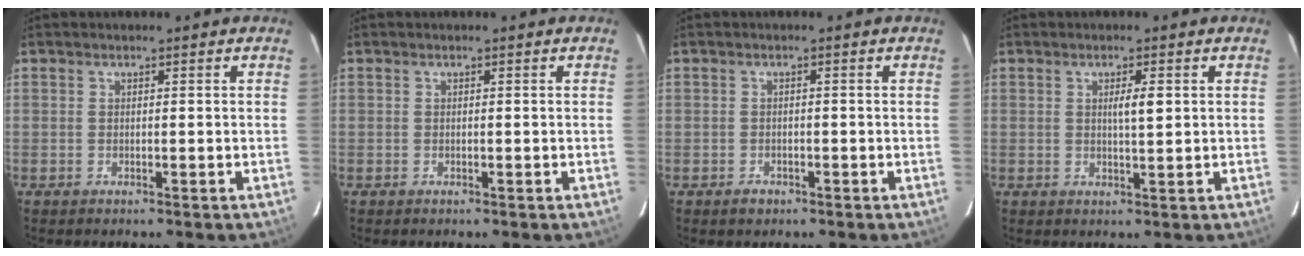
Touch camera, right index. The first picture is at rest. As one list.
[{"total": 0.0}, {"total": 1.6, "force": [-1.0, 1.2, 0.4], "torque": [-0.007, 0.002, -0.013]}, {"total": 2.5, "force": [0.6, 0.2, 2.4], "torque": [-0.040, -0.001, 0.009]}]